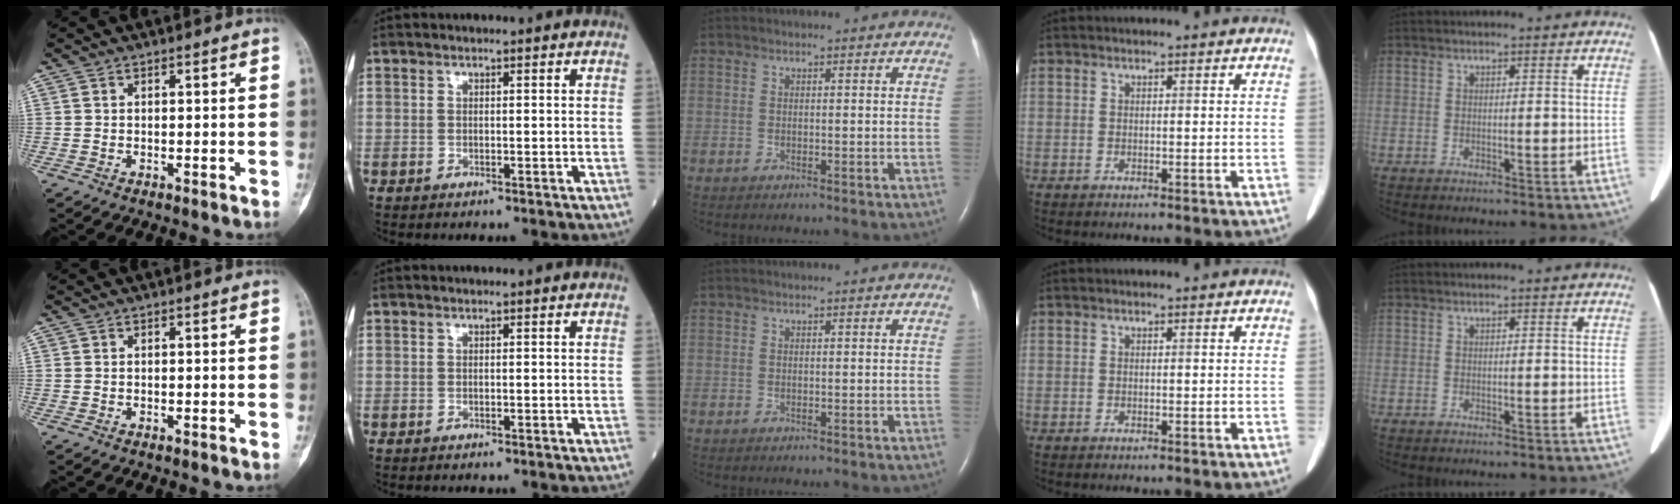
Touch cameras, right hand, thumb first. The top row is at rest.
{}